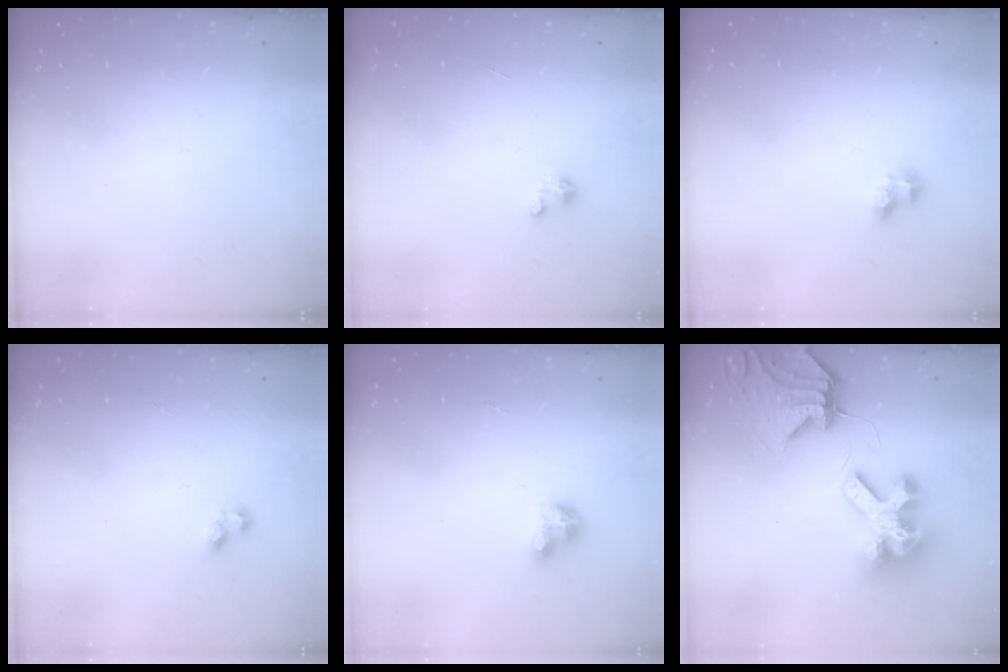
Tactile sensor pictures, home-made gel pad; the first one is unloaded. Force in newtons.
{"total": 0.8, "press": 0.7, "slide": 0.3}
{"total": 2.7, "press": 2.5, "slide": 1.0}
{"total": 2.9, "press": 2.6, "slide": 1.3}
{"total": 4.5, "press": 4.5, "slide": 0.4}
{"total": 15.2, "press": 15.1, "slide": 2.0}